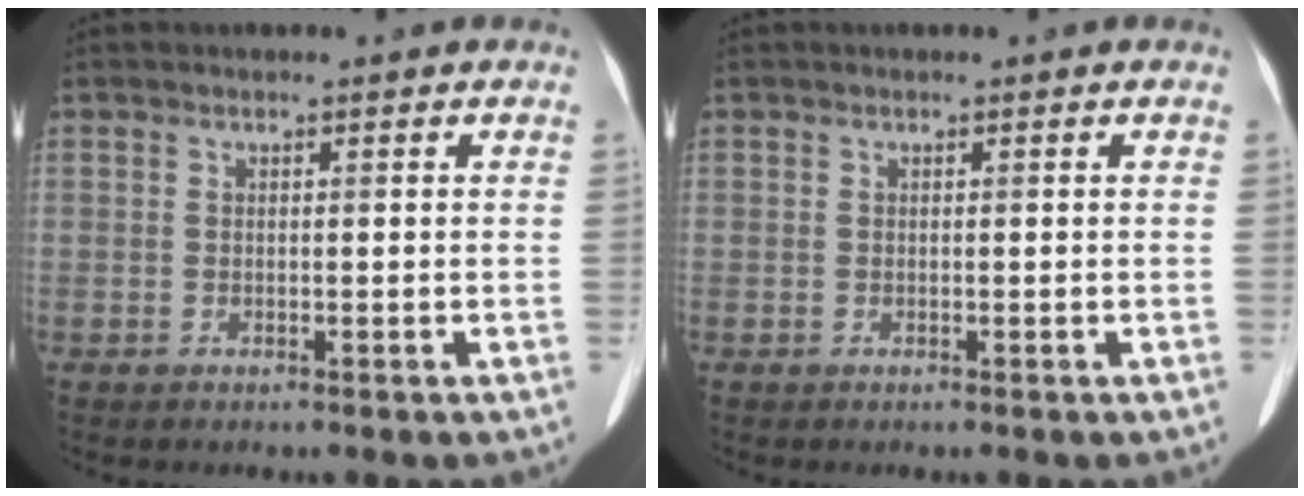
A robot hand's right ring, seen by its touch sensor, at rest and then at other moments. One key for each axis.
{"total": 0.0}